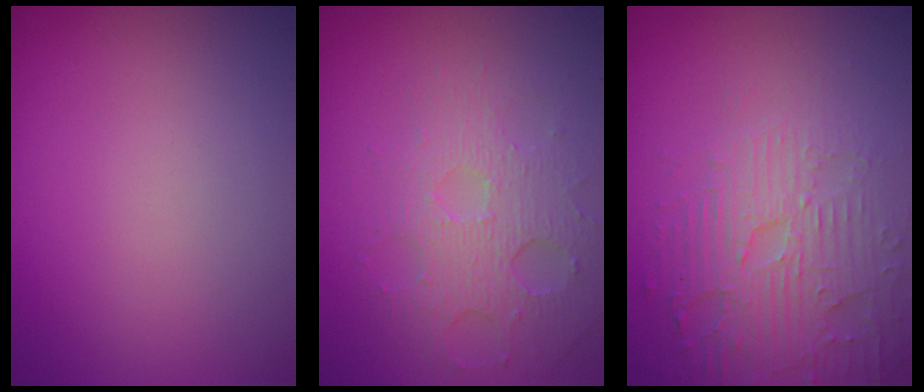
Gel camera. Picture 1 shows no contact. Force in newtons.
{"total": 3.6, "press": 3.2, "slide": 1.5}
{"total": 5.0, "press": 3.9, "slide": 3.2}